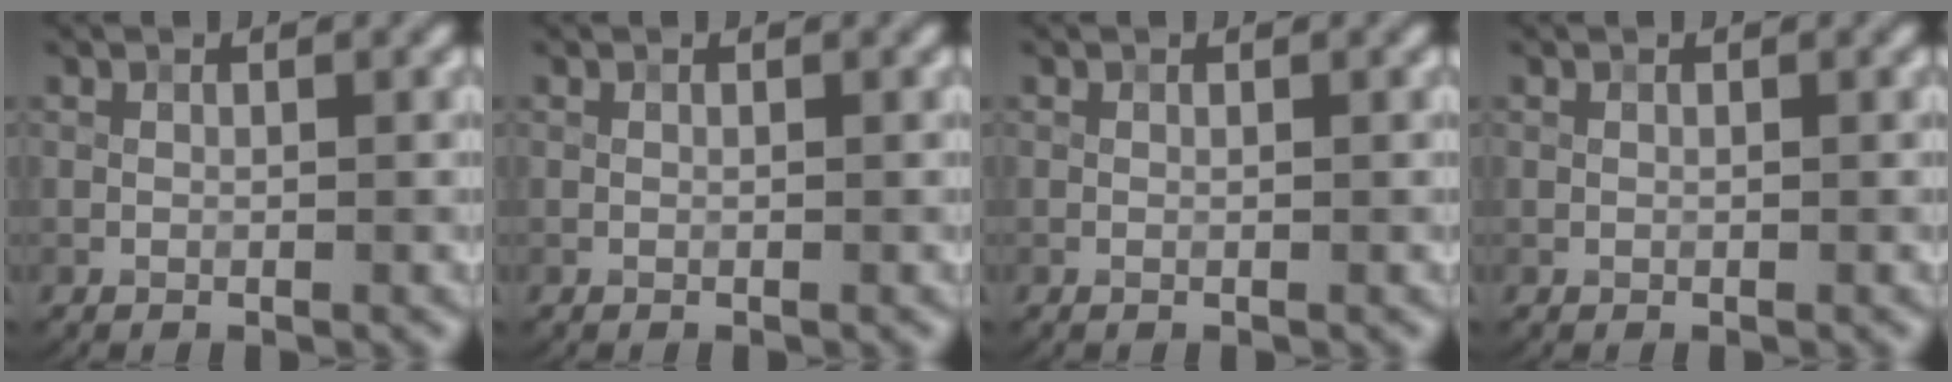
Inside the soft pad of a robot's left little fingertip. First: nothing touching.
{"total": 0.0}
{"total": 0.0}
{"total": 0.0}